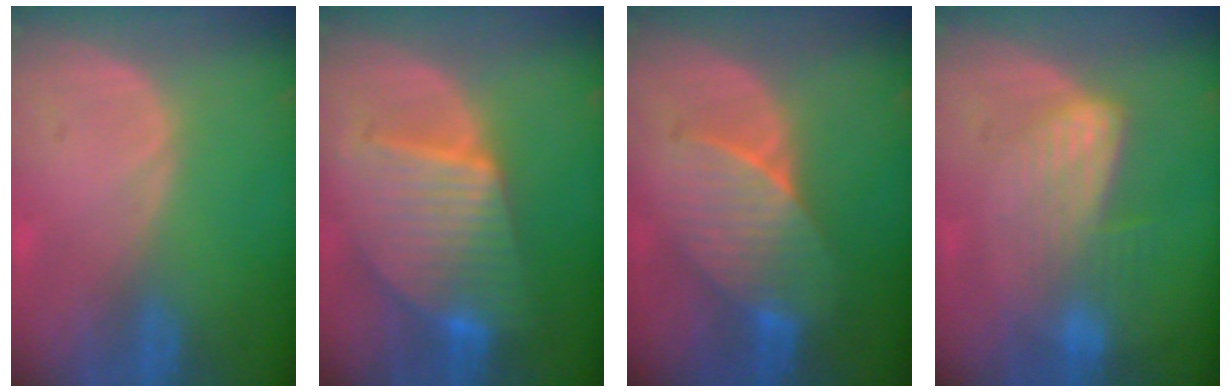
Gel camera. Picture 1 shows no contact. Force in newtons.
{"total": 10.0, "press": 10.0, "slide": 0.8}
{"total": 7.1, "press": 7.0, "slide": 1.4}
{"total": 7.0, "press": 6.1, "slide": 3.5}